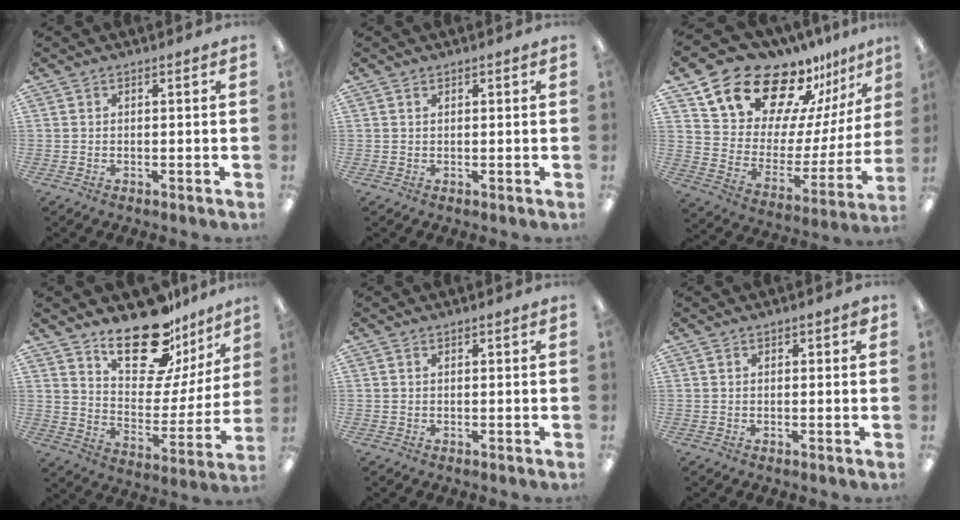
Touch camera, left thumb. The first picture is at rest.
{"total": 0.6, "force": [0.4, 0.3, 0.3], "torque": [-0.007, 0.003, 0.007]}
{"total": 19.7, "force": [16.5, 8.7, 6.4], "torque": [-0.128, -0.124, 0.298]}
{"total": 22.0, "force": [15.9, 9.9, 11.5], "torque": [-0.177, -0.104, 0.275]}
{"total": 0.0}
{"total": 1.2, "force": [0.5, 0.7, 0.8], "torque": [-0.008, 0.001, 0.006]}